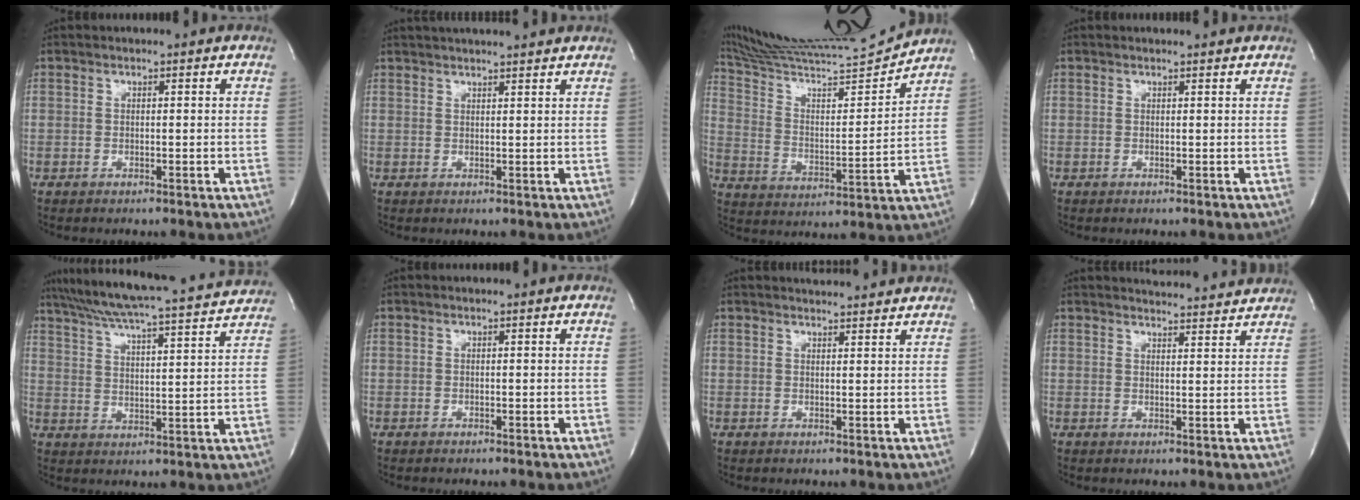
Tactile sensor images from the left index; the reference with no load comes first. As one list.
[{"total": 9.9, "force": [9.0, 0.8, 3.9], "torque": [-0.067, 0.021, 0.119]}, {"total": 19.5, "force": [18.3, -0.8, 6.7], "torque": [-0.132, -0.037, 0.294]}, {"total": 1.7, "force": [1.7, 0.3, 0.2], "torque": [-0.011, 0.007, 0.018]}, {"total": 21.6, "force": [19.6, 0.7, 8.9], "torque": [-0.155, -0.003, 0.271]}, {"total": 0.0}, {"total": 5.2, "force": [5.1, 0.7, 1.0], "torque": [-0.021, 0.012, 0.057]}, {"total": 9.0, "force": [8.8, 0.7, 1.5], "torque": [-0.023, -0.003, 0.100]}]